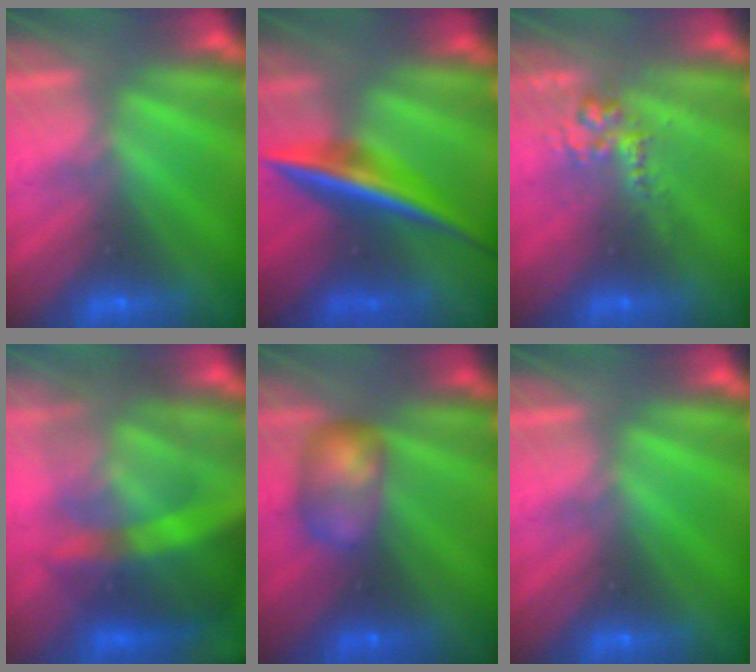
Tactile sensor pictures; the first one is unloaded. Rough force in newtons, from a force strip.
{"total": 7.6}
{"total": 2.8}
{"total": 8.7}
{"total": 7.0}
{"total": 0.0}